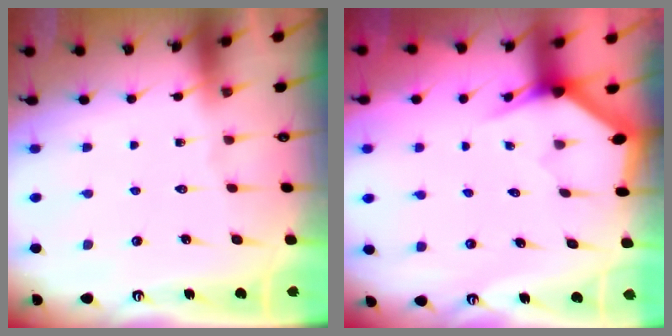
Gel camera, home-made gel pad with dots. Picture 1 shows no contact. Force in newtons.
{"total": 3.0, "press": 3.0, "slide": 0.1}